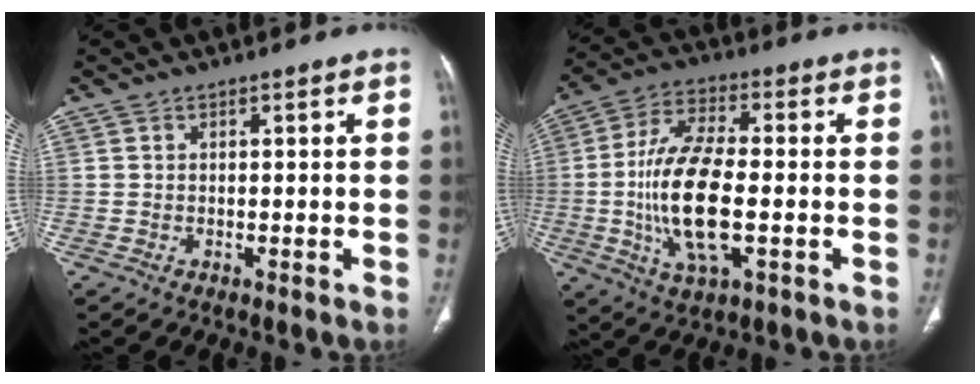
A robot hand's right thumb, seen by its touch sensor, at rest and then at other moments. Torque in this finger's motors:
{"motor_torque": [0.96, 2.33, 1.77, -0.09, 0.49]}